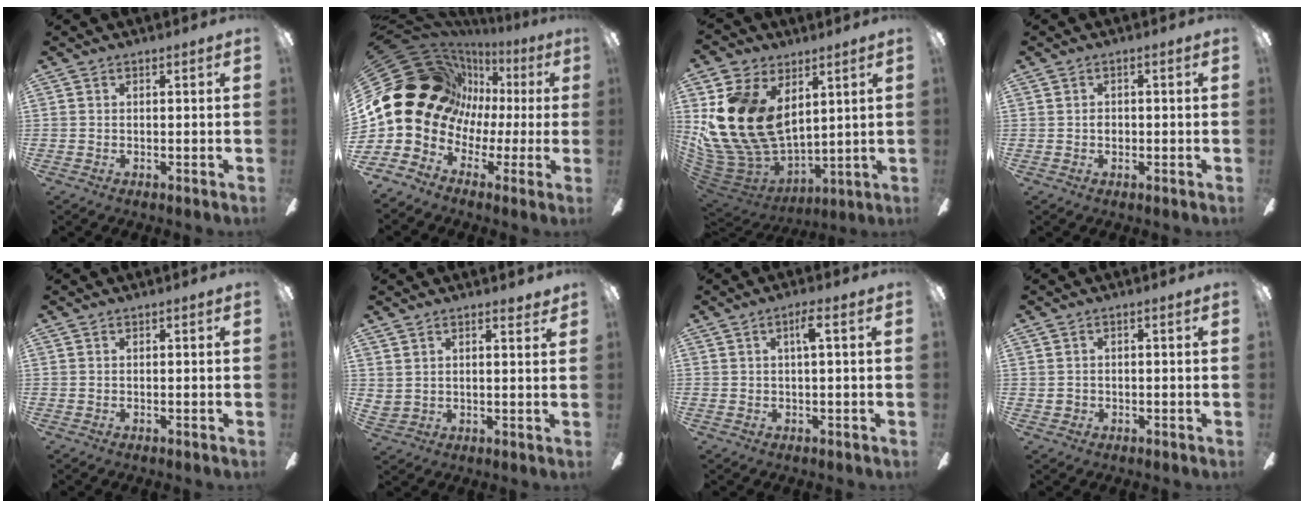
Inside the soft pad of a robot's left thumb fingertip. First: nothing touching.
{"total": 21.0, "force": [3.8, 17.7, 10.7], "torque": [-0.224, -0.036, 0.099]}
{"total": 19.9, "force": [4.9, 14.1, 13.1], "torque": [-0.322, -0.032, 0.099]}
{"total": 1.1, "force": [-0.2, 0.9, 0.6], "torque": [-0.012, 0.005, -0.005]}
{"total": 0.0}
{"total": 3.7, "force": [3.3, 1.7, 0.7], "torque": [-0.014, -0.012, 0.061]}
{"total": 3.2, "force": [1.0, 0.2, 3.0], "torque": [-0.054, 0.000, 0.012]}
{"total": 1.1, "force": [-0.2, 1.1, 0.0], "torque": [-0.001, 0.003, -0.006]}